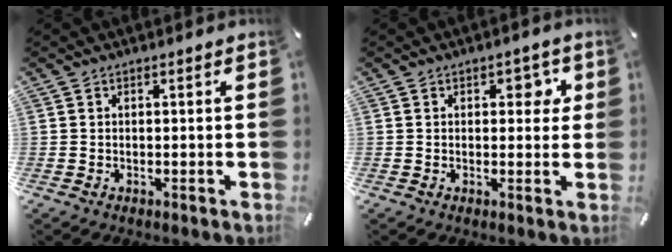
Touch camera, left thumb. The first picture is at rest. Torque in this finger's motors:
{"motor_torque": [0.72, 0.86, 0.38, -0.44, 0.08]}